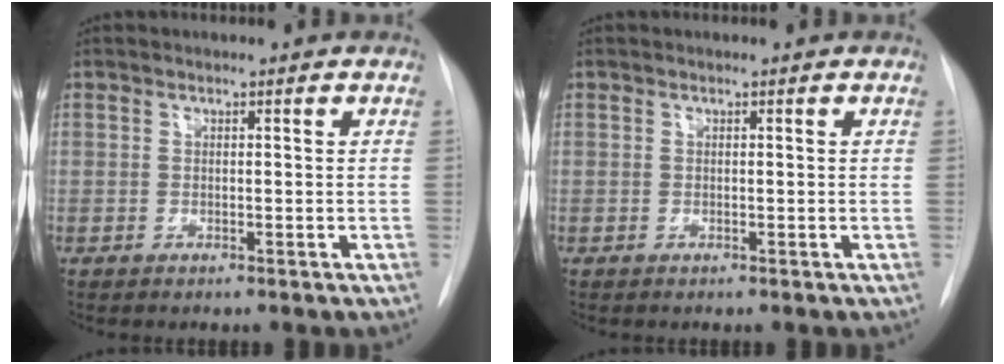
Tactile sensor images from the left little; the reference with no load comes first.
{"total": 0.0}